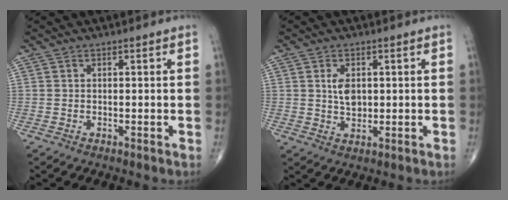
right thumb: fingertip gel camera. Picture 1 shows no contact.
{"total": 4.1, "force": [0.7, 2.5, 3.1], "torque": [-0.048, -0.006, 0.014]}